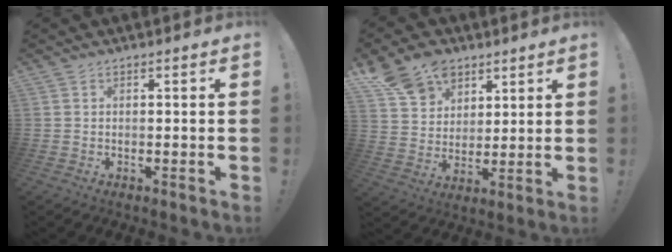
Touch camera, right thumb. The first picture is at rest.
{"total": 13.7, "force": [8.5, 9.7, 4.7], "torque": [-0.072, -0.052, 0.168]}